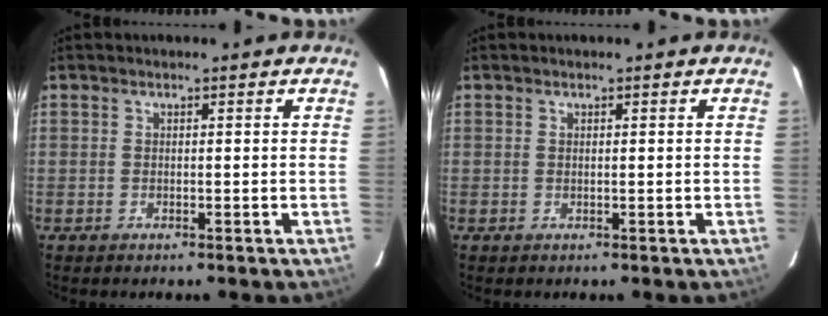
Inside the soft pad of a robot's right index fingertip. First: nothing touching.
{"total": 0.0}